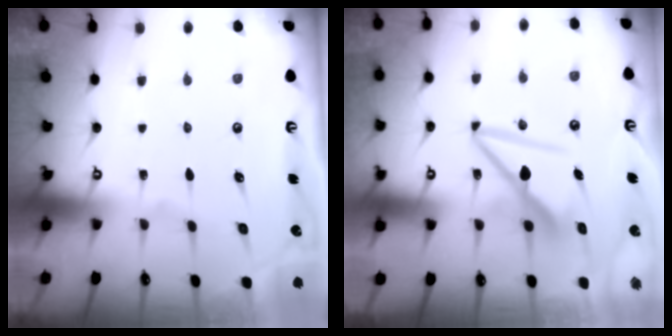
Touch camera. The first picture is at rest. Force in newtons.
{"total": 9.2, "press": 9.2, "slide": 0.8}